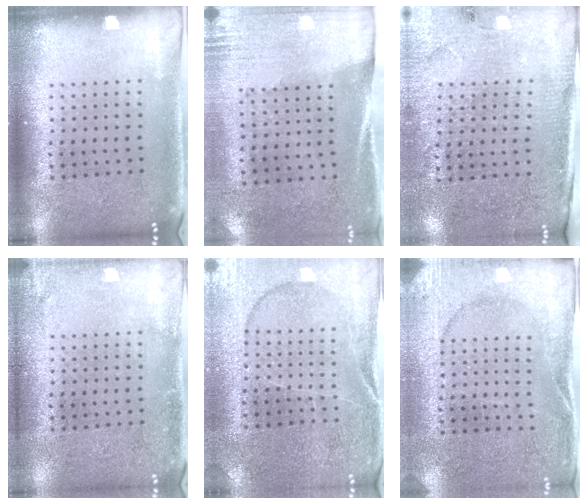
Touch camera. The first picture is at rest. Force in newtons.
{"total": 2.8, "press": 2.4, "slide": 1.4}
{"total": 2.9, "press": 2.7, "slide": 1.1}
{"total": 1.6, "press": 1.6, "slide": 0.2}
{"total": 1.3, "press": 1.2, "slide": 0.3}
{"total": 2.6, "press": 2.5, "slide": 0.4}